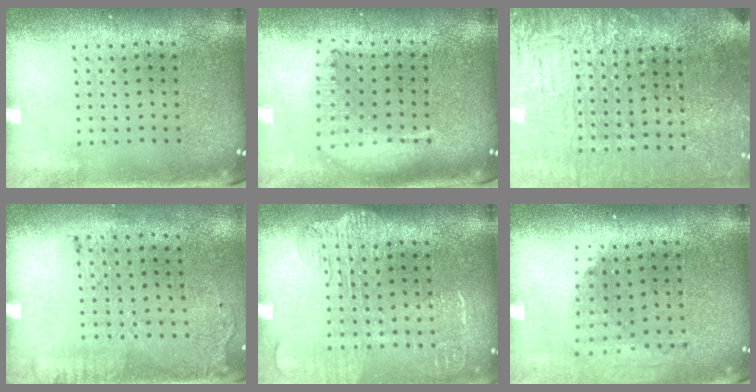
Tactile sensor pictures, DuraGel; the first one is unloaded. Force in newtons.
{"total": 1.9, "press": 1.6, "slide": 1.1}
{"total": 3.6, "press": 3.4, "slide": 1.3}
{"total": 1.7, "press": 1.1, "slide": 1.3}
{"total": 1.9, "press": 1.6, "slide": 1.1}
{"total": 2.0, "press": 1.5, "slide": 1.3}